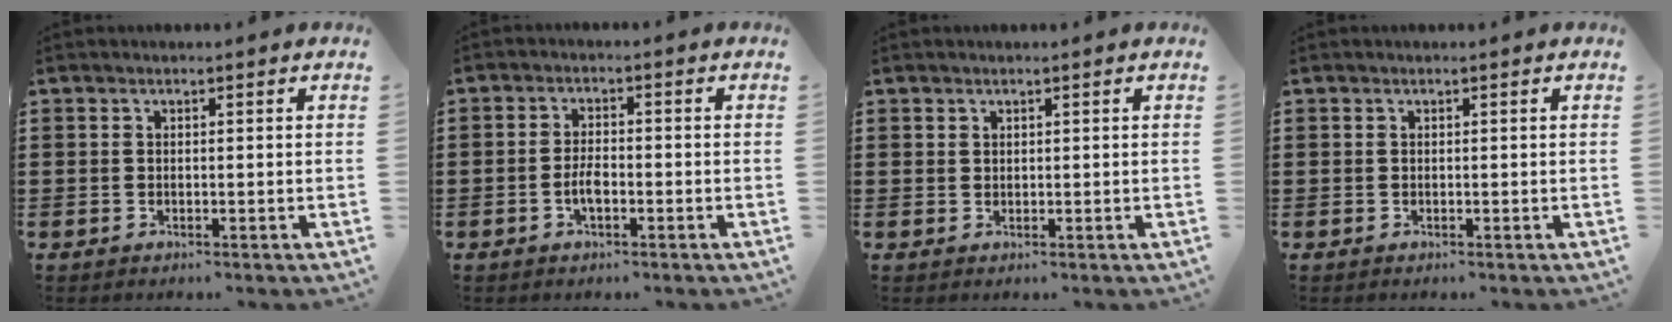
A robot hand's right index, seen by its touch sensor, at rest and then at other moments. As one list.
[{"total": 3.1, "force": [-1.1, 1.3, 2.6], "torque": [-0.063, -0.001, -0.025]}, {"total": 0.7, "force": [0.5, 0.5, 0.1], "torque": [-0.003, 0.001, 0.011]}, {"total": 0.0}]